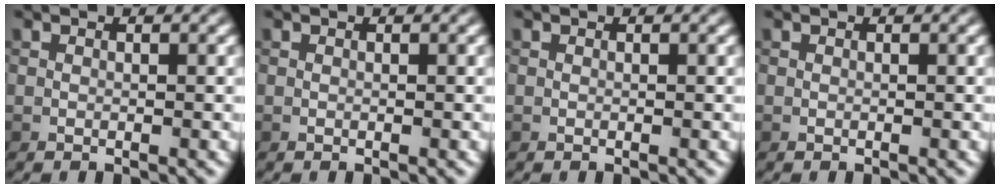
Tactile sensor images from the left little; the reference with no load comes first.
{"total": 0.0}
{"total": 0.0}
{"total": 0.0}